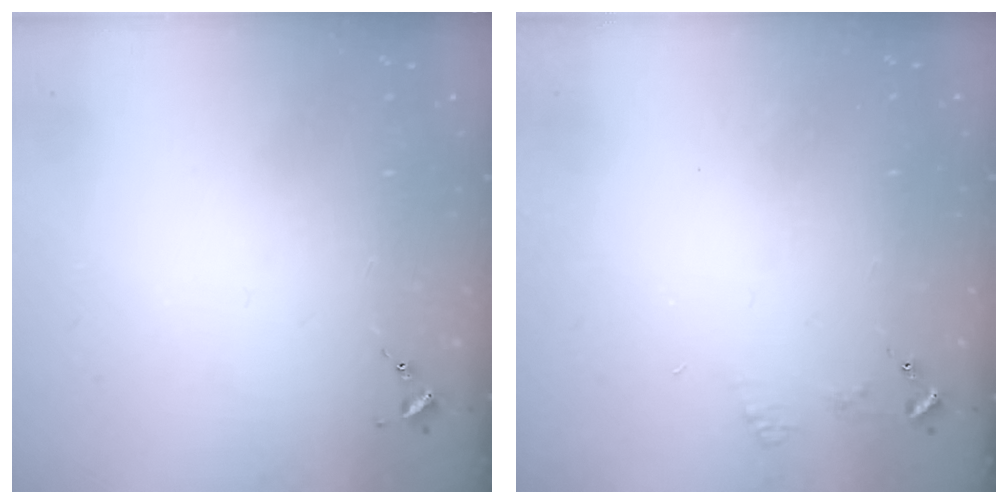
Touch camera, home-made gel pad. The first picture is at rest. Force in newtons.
{"total": 3.1, "press": 3.1, "slide": 0.3}